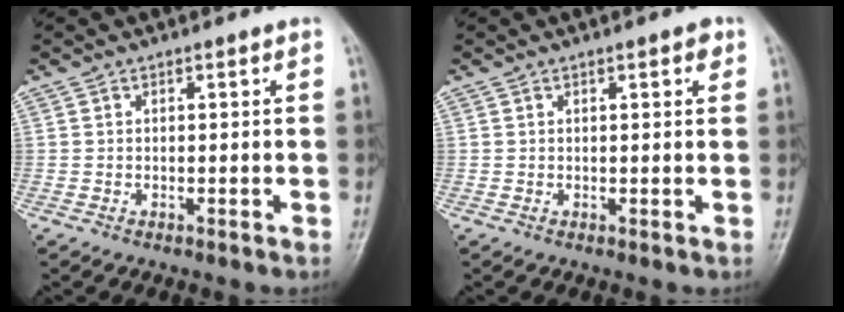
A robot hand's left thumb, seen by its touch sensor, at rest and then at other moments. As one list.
[{"total": 1.9, "force": [1.0, 0.6, 1.5], "torque": [-0.016, -0.001, 0.010]}]